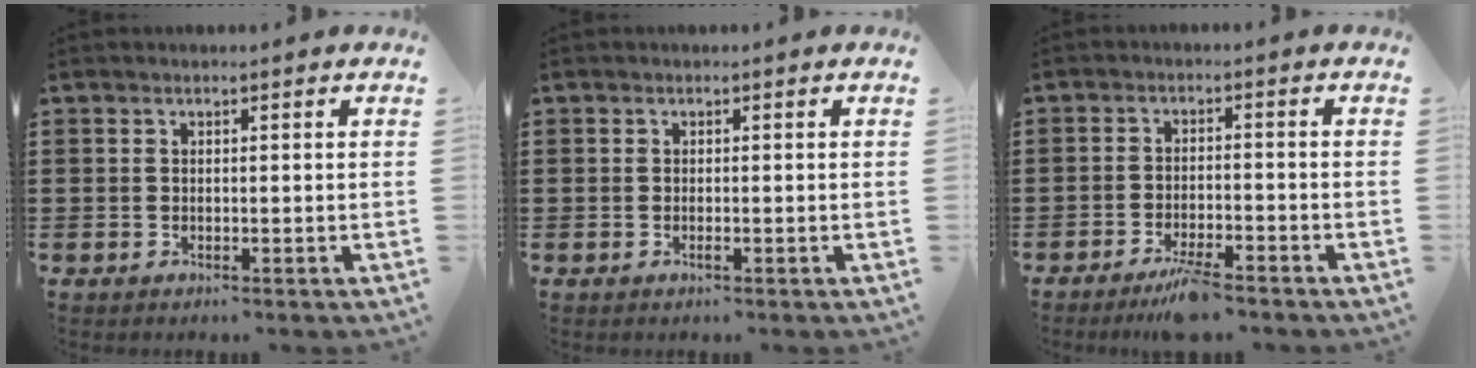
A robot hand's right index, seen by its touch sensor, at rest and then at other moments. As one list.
[{"total": 0.6, "force": [-0.3, 0.0, 0.6], "torque": [-0.011, -0.005, -0.003]}, {"total": 4.4, "force": [-3.6, 0.5, 2.5], "torque": [-0.046, -0.002, -0.068]}]